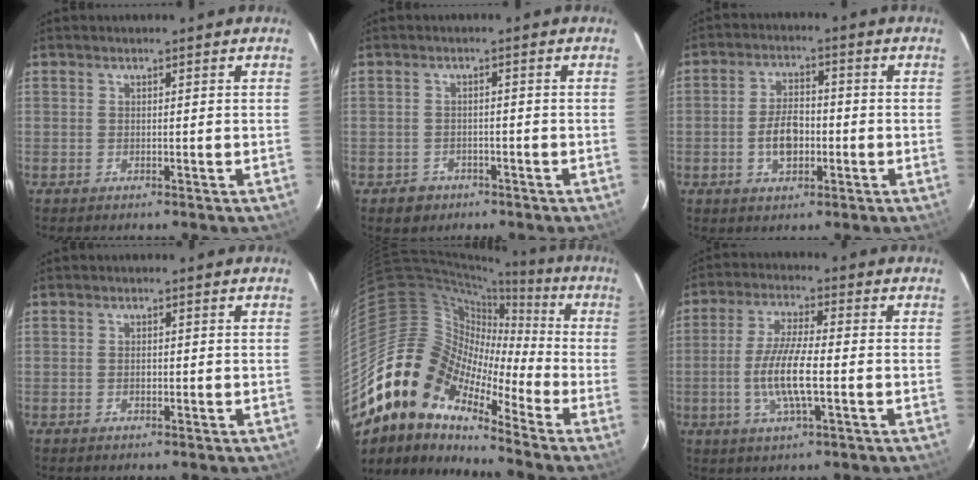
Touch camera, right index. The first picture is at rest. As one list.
[{"total": 3.6, "force": [-2.0, 2.9, 0.5], "torque": [-0.019, 0.006, -0.024]}, {"total": 6.9, "force": [-1.7, 3.9, 5.4], "torque": [-0.104, 0.009, -0.023]}, {"total": 1.1, "force": [-0.2, 0.8, 0.8], "torque": [-0.014, 0.002, -0.003]}, {"total": 14.0, "force": [-9.2, 8.5, 6.4], "torque": [-0.098, 0.009, -0.193]}, {"total": 9.7, "force": [-2.0, 1.9, 9.3], "torque": [-0.184, -0.004, -0.040]}]